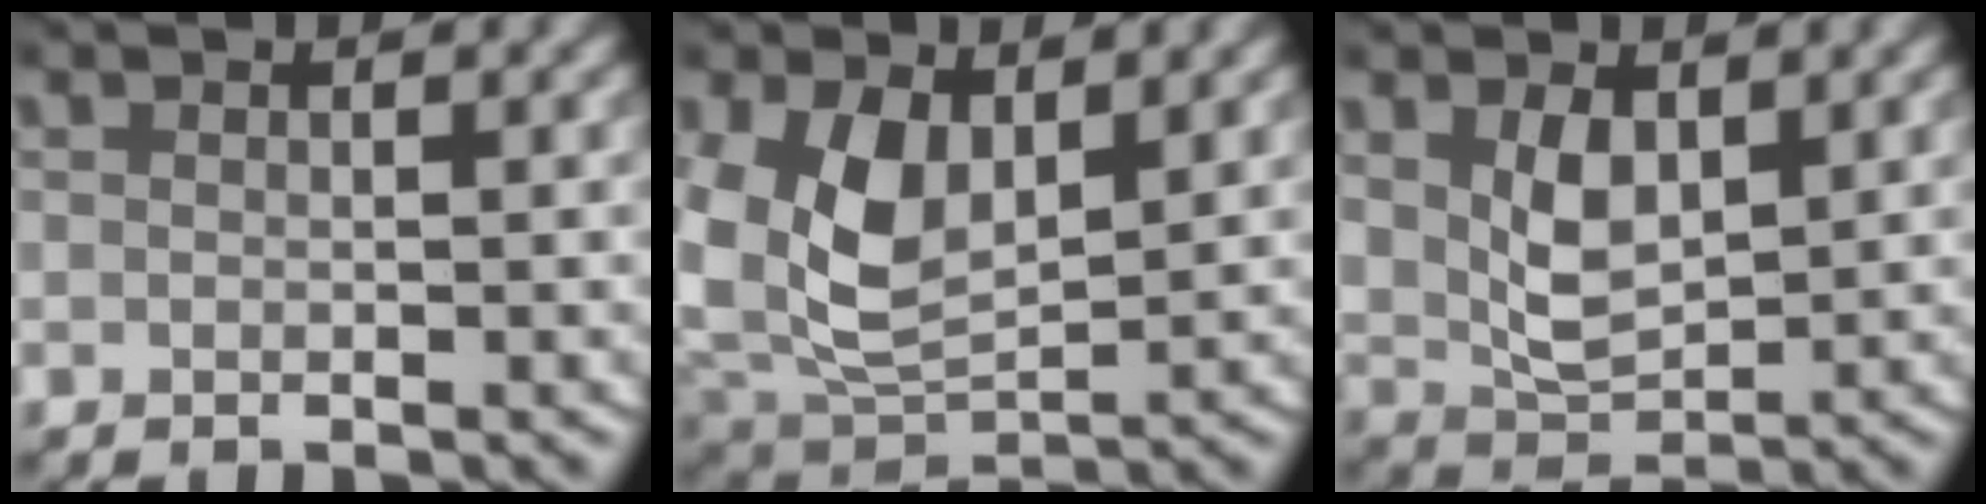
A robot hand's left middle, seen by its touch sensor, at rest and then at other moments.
{"total": 7.1, "force": [1.6, 5.3, 4.4], "torque": [-0.120, -0.020, 0.043]}
{"total": 4.0, "force": [1.7, 2.6, 2.6], "torque": [-0.060, -0.019, 0.040]}